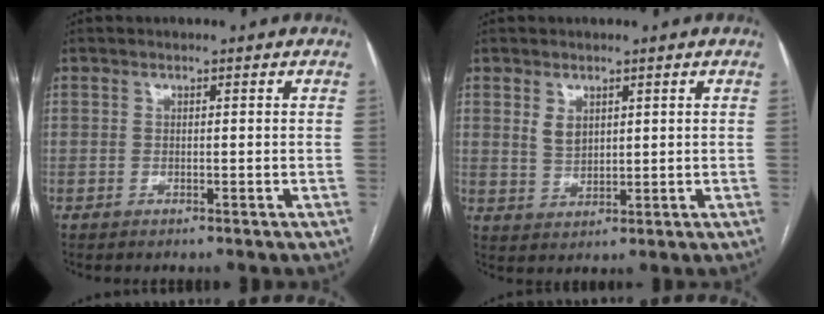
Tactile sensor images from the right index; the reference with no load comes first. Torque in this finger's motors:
{"motor_torque": [0.03, 0.01, 0.06, 0.05]}